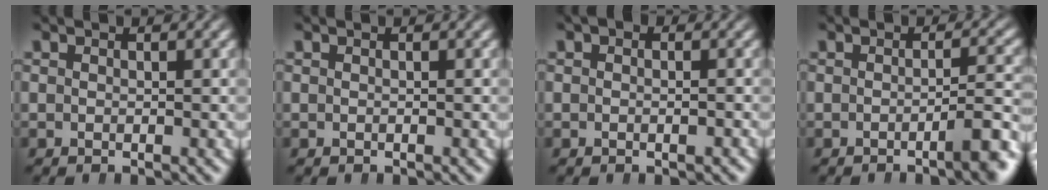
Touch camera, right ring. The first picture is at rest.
{"total": 0.0}
{"total": 0.7, "force": [-0.4, 0.3, 0.5], "torque": [0.000, -0.001, -0.007]}
{"total": 3.1, "force": [-1.6, 0.1, 2.6], "torque": [-0.023, 0.006, -0.034]}